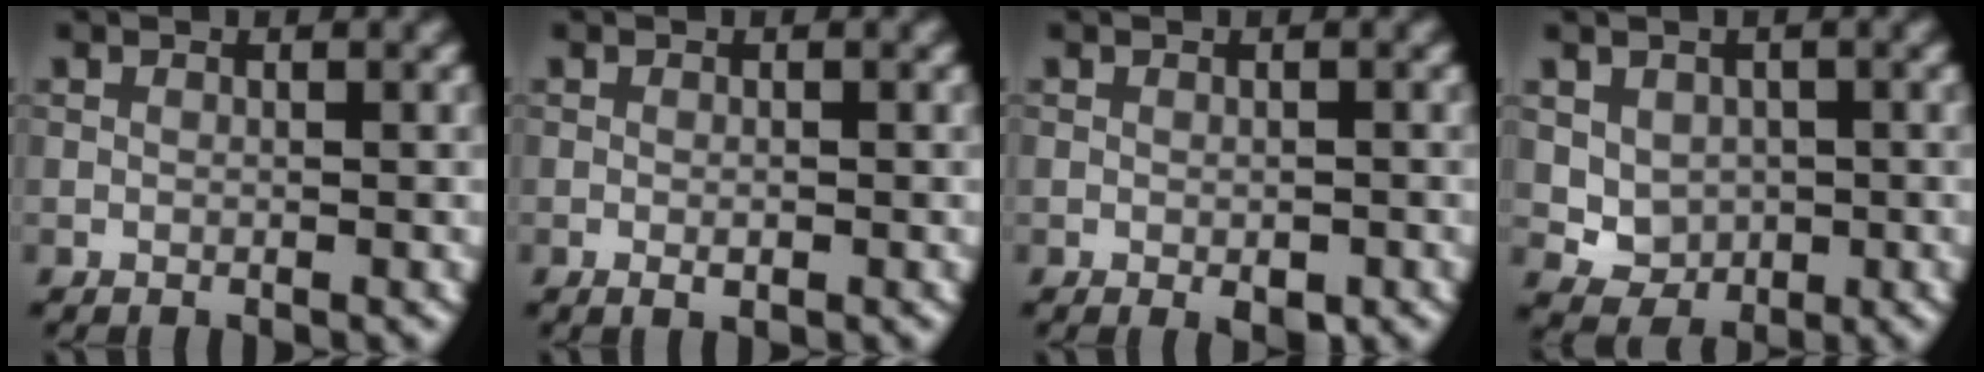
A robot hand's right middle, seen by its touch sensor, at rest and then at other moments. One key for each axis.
{"total": 0.8, "fx": -0.3, "fy": 0.3, "fz": 0.7, "tx": -0.013, "ty": -0.002, "tz": -0.003}
{"total": 1.7, "fx": -0.7, "fy": 0.8, "fz": 1.3, "tx": -0.019, "ty": -0.004, "tz": -0.006}
{"total": 3.1, "fx": 0.2, "fy": 2.6, "fz": 1.6, "tx": -0.029, "ty": -0.011, "tz": 0.012}